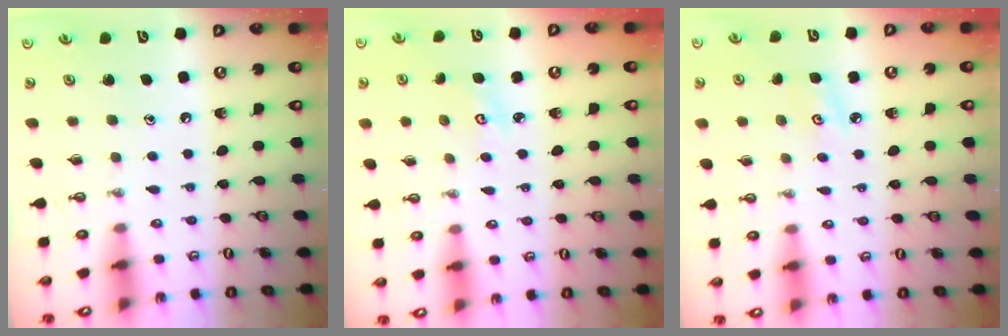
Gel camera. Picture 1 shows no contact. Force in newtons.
{"total": 3.1, "press": 3.1, "slide": 0.4}
{"total": 3.7, "press": 3.6, "slide": 0.4}